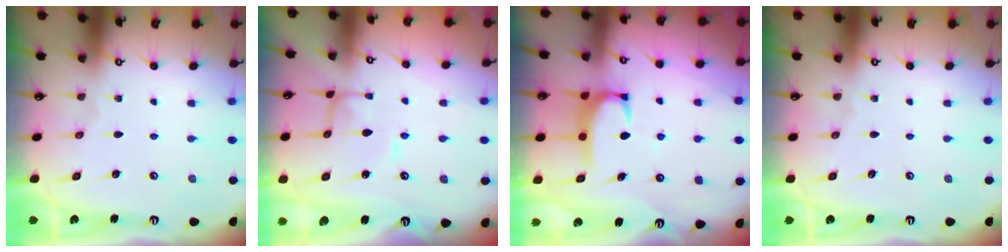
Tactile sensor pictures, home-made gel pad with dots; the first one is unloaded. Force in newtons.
{"total": 2.1, "press": 2.1, "slide": 0.0}
{"total": 2.7, "press": 2.7, "slide": 0.3}
{"total": 0.0}